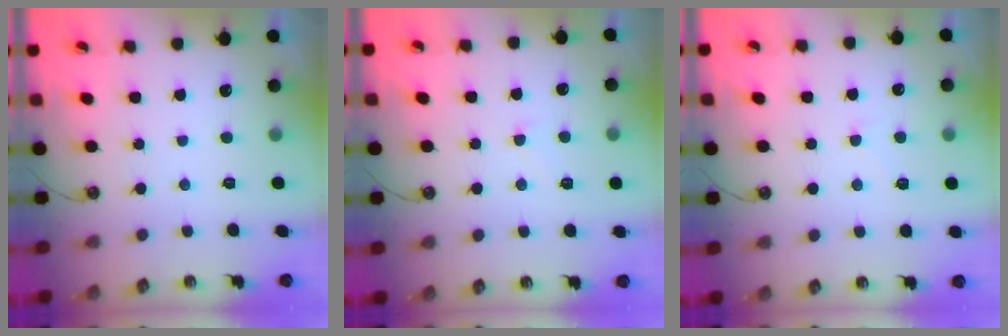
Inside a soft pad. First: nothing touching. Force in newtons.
{"total": 5.9, "press": 5.9, "slide": 0.5}
{"total": 5.3, "press": 5.3, "slide": 0.5}